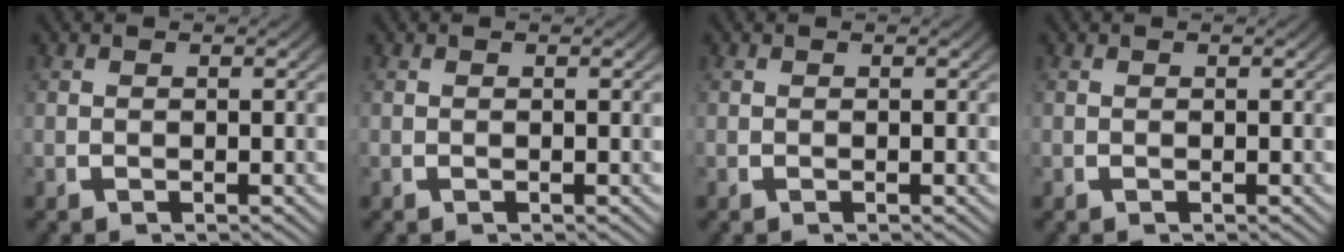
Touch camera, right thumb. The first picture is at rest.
{"total": 0.0}
{"total": 0.0}
{"total": 0.0}